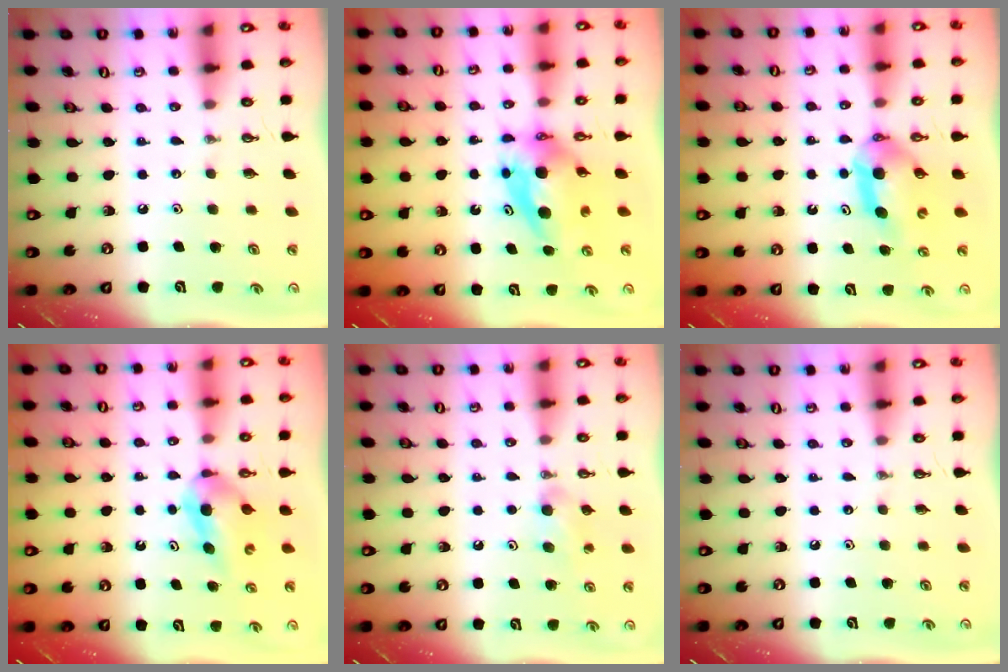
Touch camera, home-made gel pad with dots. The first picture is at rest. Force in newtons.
{"total": 6.7, "press": 6.7, "slide": 0.7}
{"total": 6.2, "press": 6.1, "slide": 1.0}
{"total": 5.4, "press": 5.4, "slide": 0.2}
{"total": 8.1, "press": 4.5, "slide": 6.8}
{"total": 0.0}